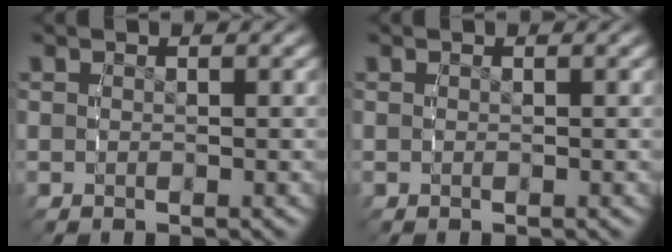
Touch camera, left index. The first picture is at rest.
{"total": 0.0}